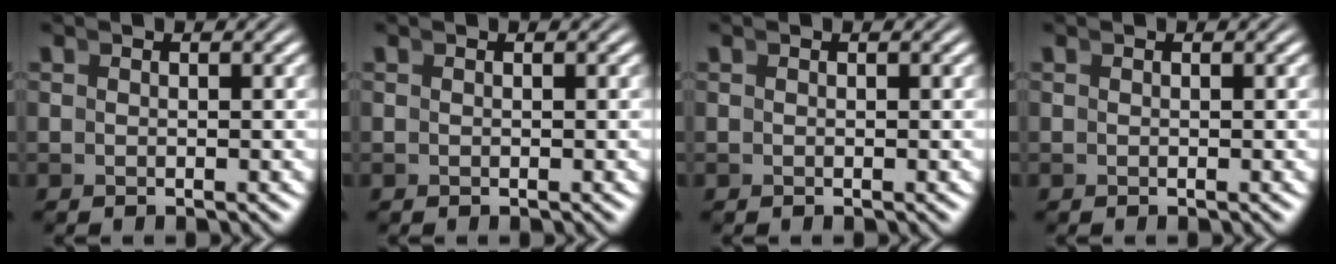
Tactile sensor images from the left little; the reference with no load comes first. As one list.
[{"total": 0.0}, {"total": 0.0}, {"total": 0.0}]